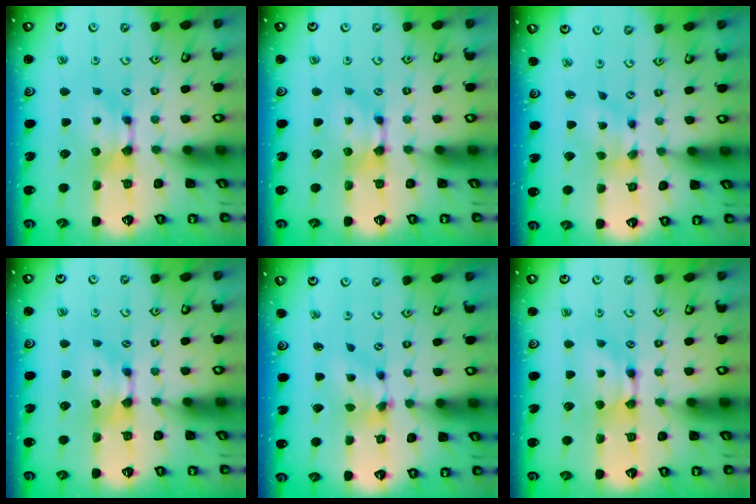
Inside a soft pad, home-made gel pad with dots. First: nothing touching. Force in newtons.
{"total": 0.0}
{"total": 2.7, "press": 2.4, "slide": 1.3}
{"total": 0.0}
{"total": 4.2, "press": 3.8, "slide": 1.8}
{"total": 1.6, "press": 1.6, "slide": 0.1}